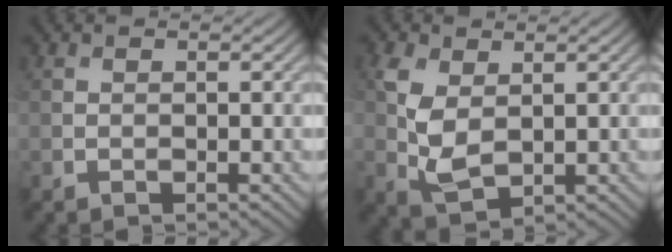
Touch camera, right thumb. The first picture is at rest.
{"total": 5.4, "force": [0.9, 3.3, 4.2], "torque": [-0.109, -0.002, 0.021]}